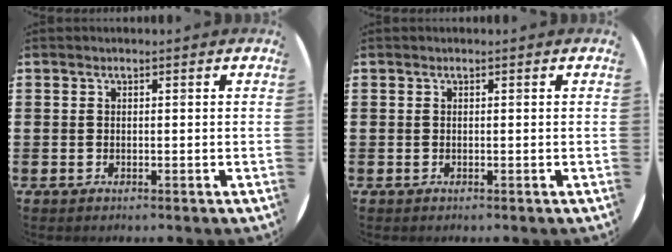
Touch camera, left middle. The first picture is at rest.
{"total": 0.0}